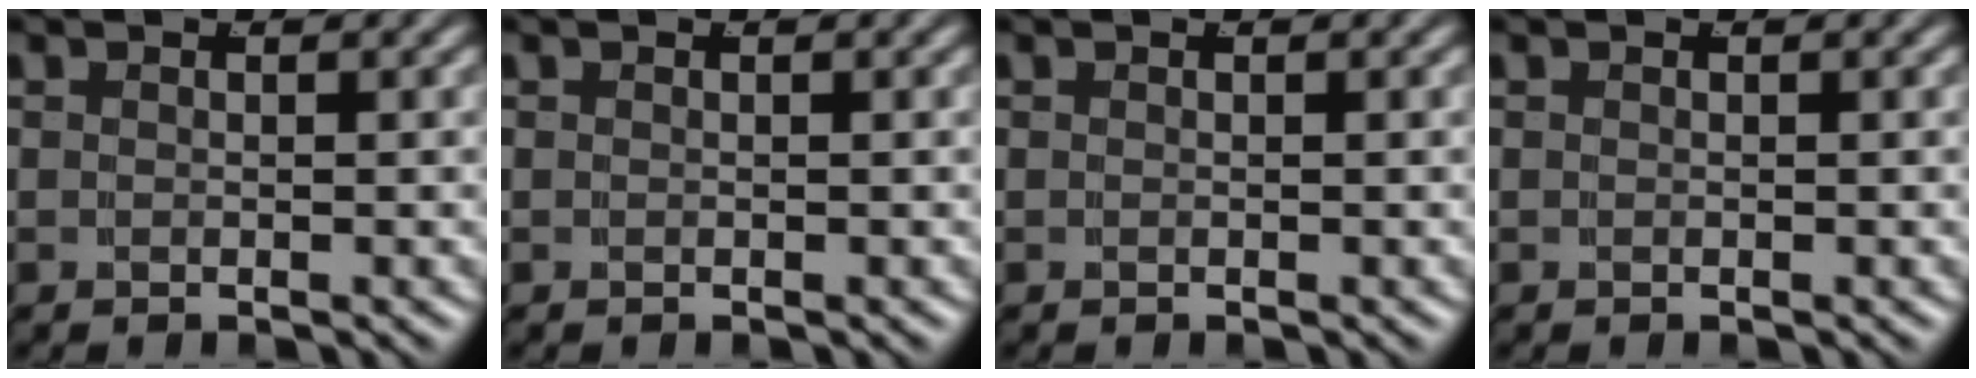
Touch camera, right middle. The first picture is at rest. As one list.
[{"total": 0.0}, {"total": 0.0}, {"total": 0.0}]